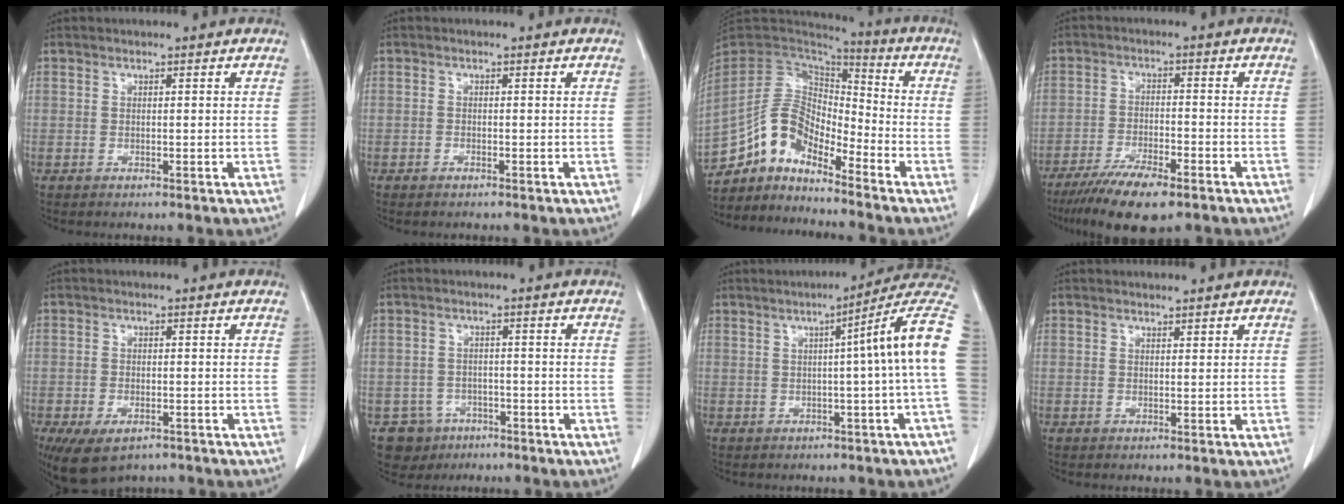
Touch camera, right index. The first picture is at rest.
{"total": 0.7, "force": [-0.6, 0.3, 0.3], "torque": [-0.010, -0.001, -0.008]}
{"total": 11.0, "force": [-9.1, 4.3, 4.4], "torque": [-0.087, 0.049, -0.176]}
{"total": 10.1, "force": [-7.3, 2.1, 6.6], "torque": [-0.112, -0.020, -0.119]}
{"total": 7.1, "force": [-4.7, 3.6, 4.0], "torque": [-0.069, -0.007, -0.069]}
{"total": 5.4, "force": [-3.1, 4.4, 0.0], "torque": [0.003, 0.010, -0.045]}
{"total": 11.1, "force": [0.8, -1.8, 10.9], "torque": [-0.124, 0.025, 0.001]}
{"total": 0.7, "force": [0.7, 0.1, 0.1], "torque": [-0.006, 0.004, 0.015]}